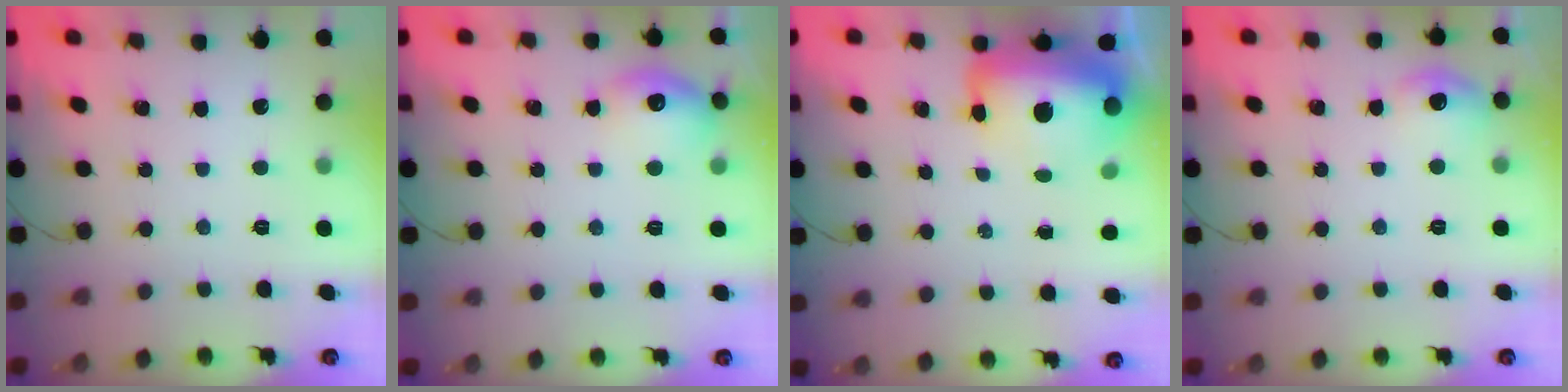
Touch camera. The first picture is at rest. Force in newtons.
{"total": 11.3, "press": 11.3, "slide": 0.4}
{"total": 23.0, "press": 19.1, "slide": 12.8}
{"total": 6.9, "press": 6.7, "slide": 1.5}